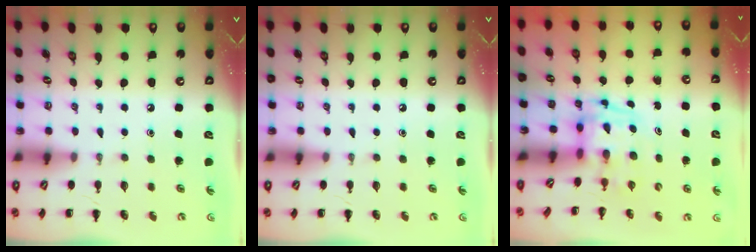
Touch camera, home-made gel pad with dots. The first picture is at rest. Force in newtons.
{"total": 0.0}
{"total": 3.2, "press": 3.1, "slide": 0.6}